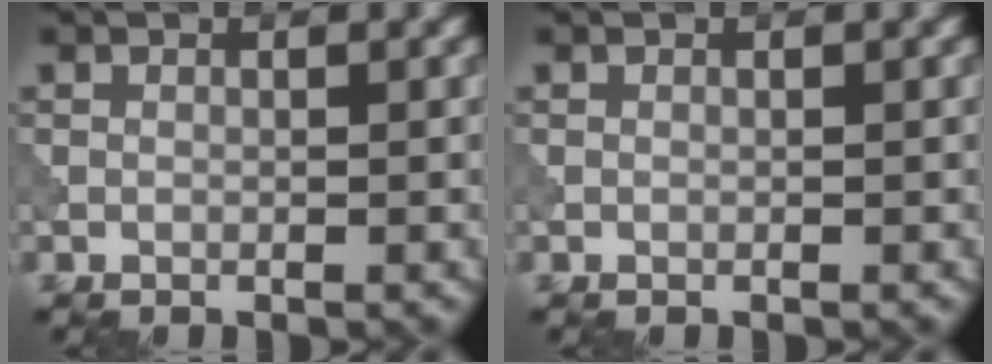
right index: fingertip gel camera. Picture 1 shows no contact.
{"total": 0.0}